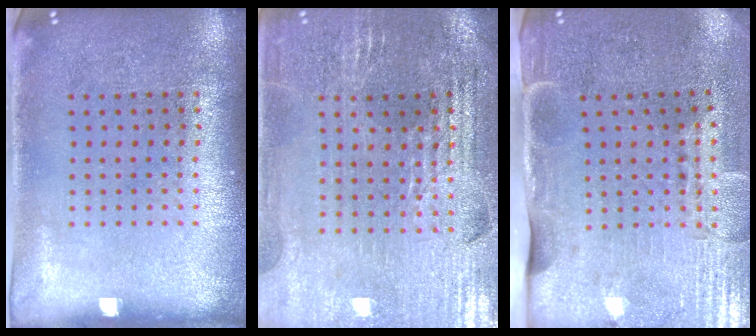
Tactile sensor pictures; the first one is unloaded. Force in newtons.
{"total": 2.9, "press": 2.9, "slide": 0.5}
{"total": 4.3, "press": 3.6, "slide": 2.4}